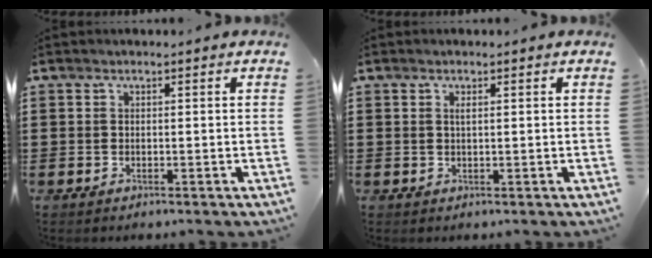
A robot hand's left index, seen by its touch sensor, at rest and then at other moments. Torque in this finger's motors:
{"motor_torque": [0.03, 0.02, 0.04, 0.01]}